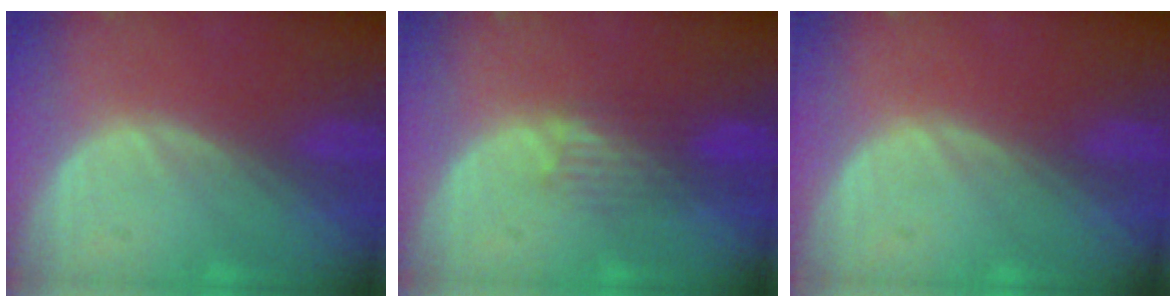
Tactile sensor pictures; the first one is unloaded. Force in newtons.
{"total": 3.5, "press": 3.1, "slide": 1.6}
{"total": 0.0}